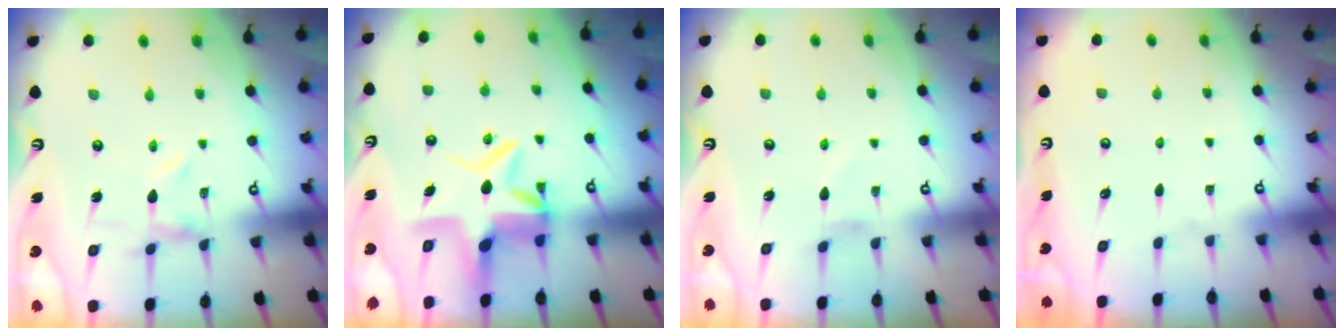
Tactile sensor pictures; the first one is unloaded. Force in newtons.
{"total": 9.8, "press": 9.3, "slide": 3.2}
{"total": 0.0}
{"total": 0.0}